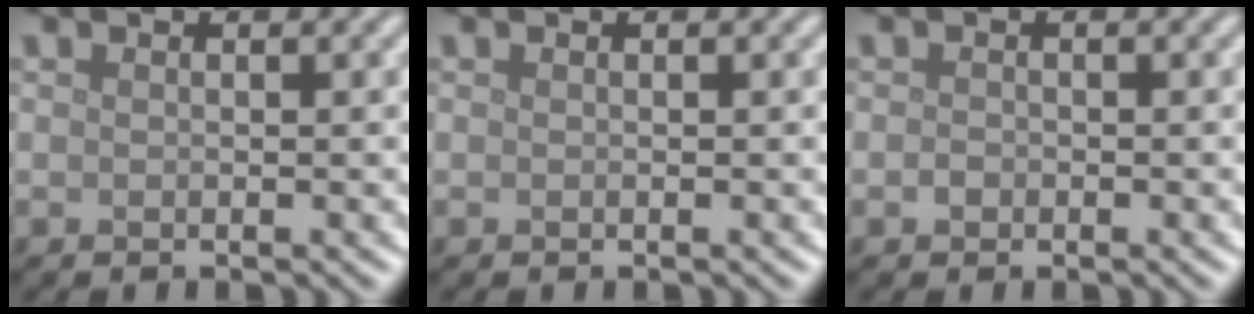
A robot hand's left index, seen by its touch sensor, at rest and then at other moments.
{"total": 0.0}
{"total": 0.6, "force": [-0.3, 0.5, 0.2], "torque": [-0.002, -0.002, -0.007]}